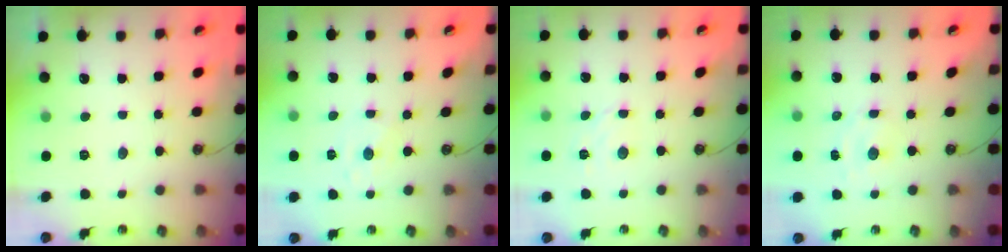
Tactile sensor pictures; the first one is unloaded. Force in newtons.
{"total": 1.7, "press": 1.6, "slide": 0.2}
{"total": 2.8, "press": 2.7, "slide": 0.6}
{"total": 2.3, "press": 2.3, "slide": 0.5}